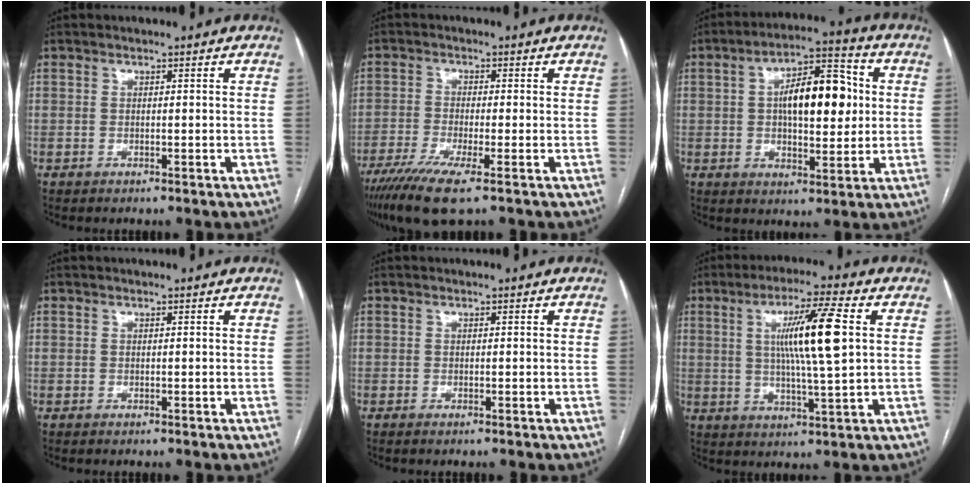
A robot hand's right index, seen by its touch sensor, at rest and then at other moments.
{"total": 7.6, "force": [-4.9, 0.2, 5.8], "torque": [-0.105, -0.021, -0.087]}
{"total": 12.7, "force": [1.7, 4.9, 11.6], "torque": [-0.186, 0.026, 0.028]}
{"total": 0.0}
{"total": 0.0}
{"total": 11.3, "force": [2.4, -0.1, 11.1], "torque": [-0.197, 0.000, 0.041]}